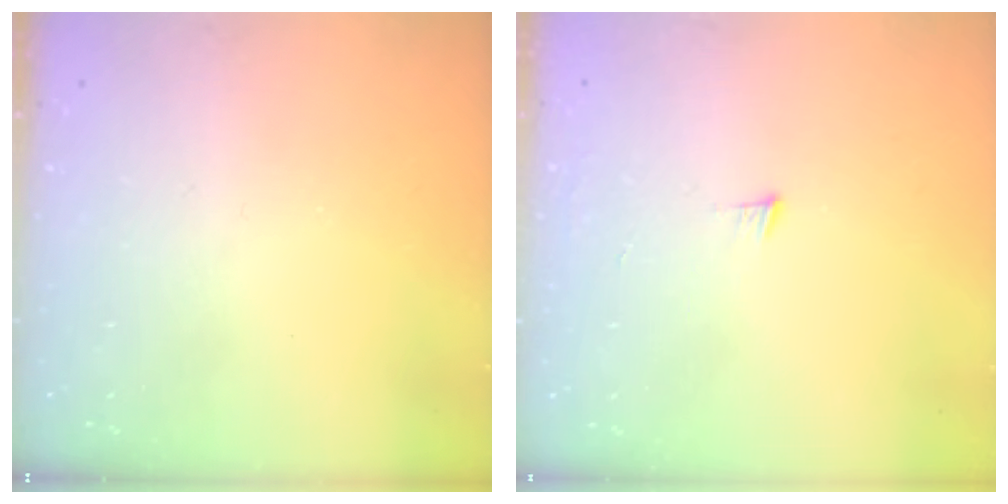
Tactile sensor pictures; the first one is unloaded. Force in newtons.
{"total": 3.2, "press": 3.2, "slide": 0.4}